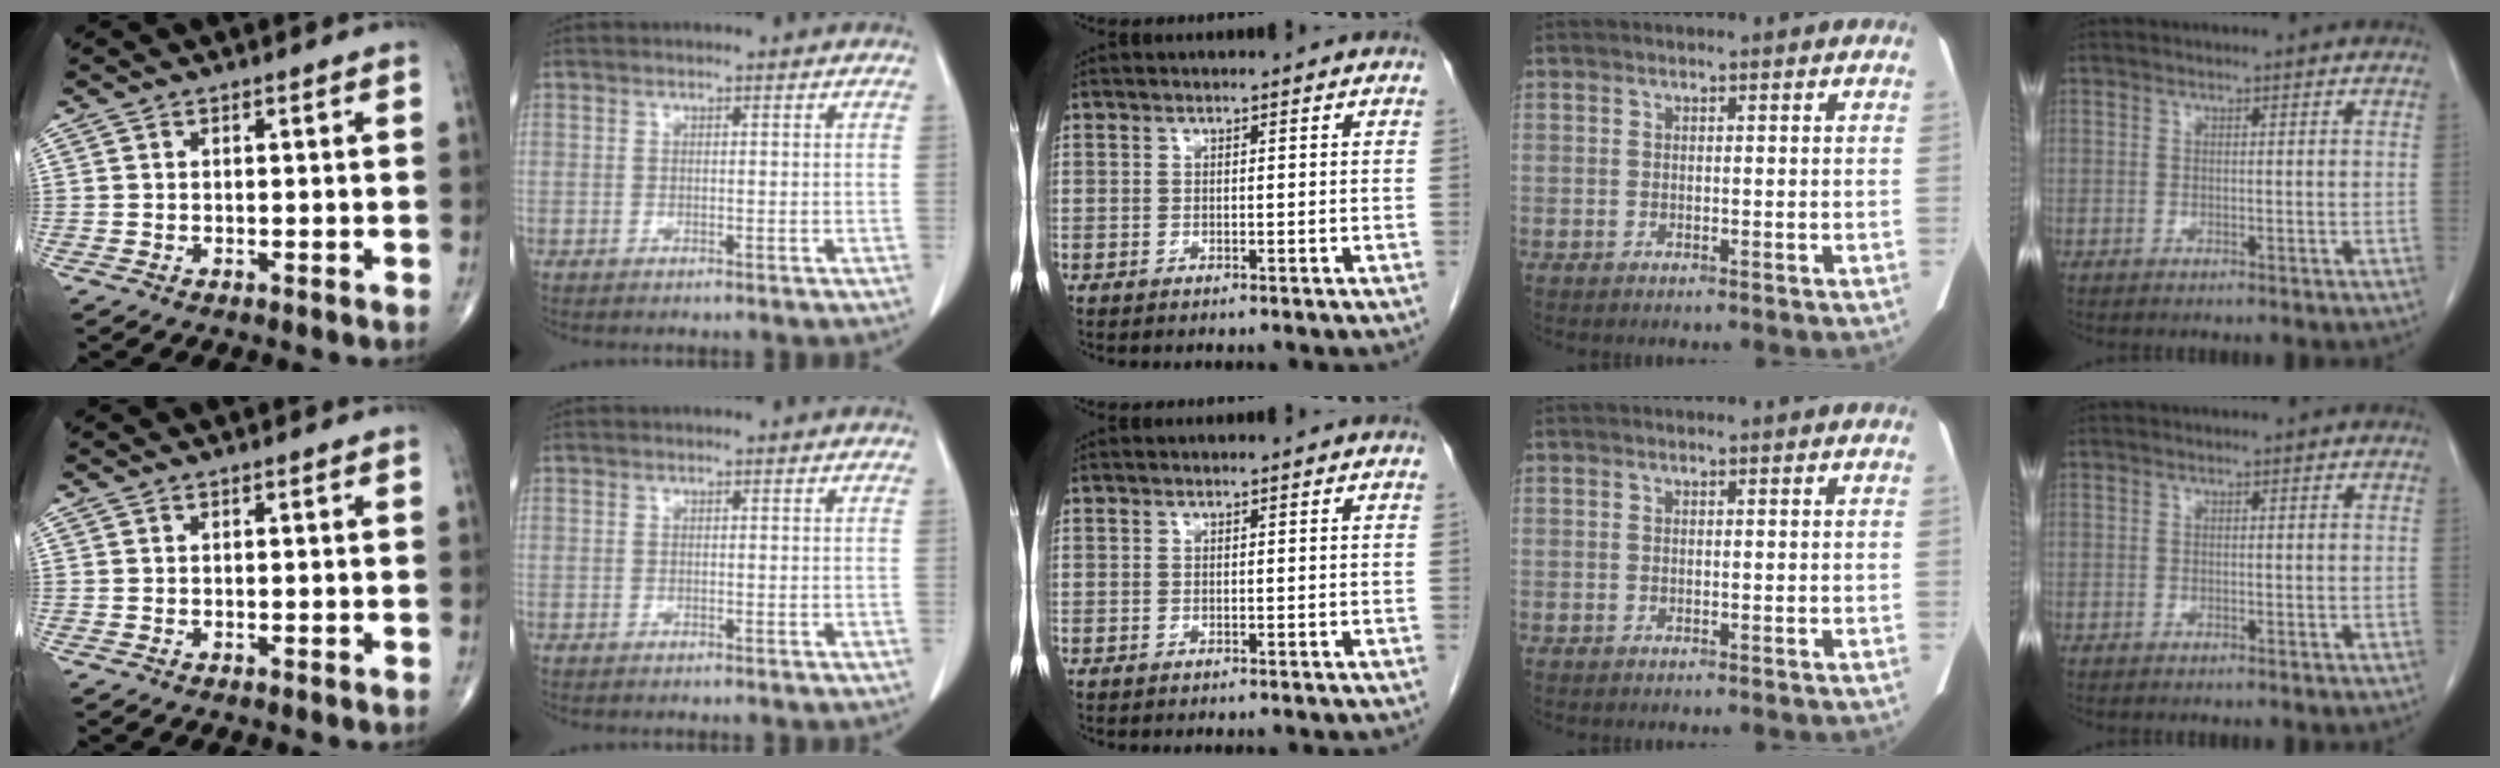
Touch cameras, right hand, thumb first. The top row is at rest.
{}